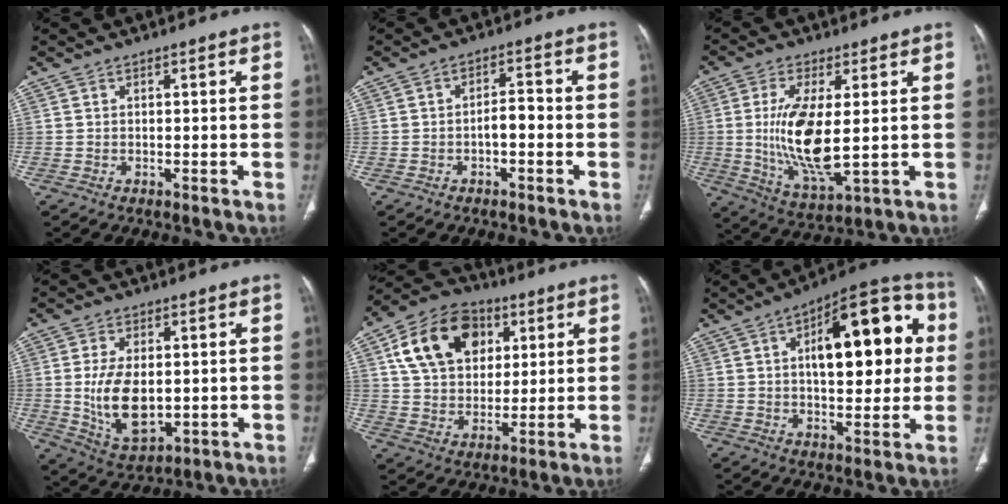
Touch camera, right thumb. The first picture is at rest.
{"total": 3.4, "force": [-1.1, 1.6, 2.7], "torque": [-0.036, 0.020, -0.020]}
{"total": 13.5, "force": [0.5, 4.8, 12.6], "torque": [-0.257, -0.025, 0.021]}
{"total": 11.7, "force": [-0.1, 6.6, 9.7], "torque": [-0.169, -0.016, 0.016]}
{"total": 17.4, "force": [6.1, 12.8, 10.1], "torque": [-0.156, 0.001, 0.105]}
{"total": 21.7, "force": [4.4, 9.9, 18.8], "torque": [-0.217, 0.020, 0.056]}